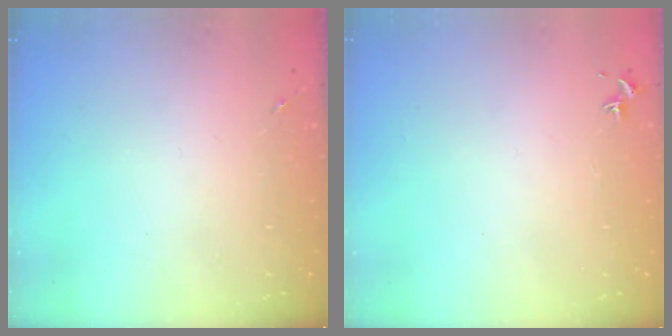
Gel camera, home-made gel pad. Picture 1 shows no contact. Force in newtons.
{"total": 0.7, "press": 0.6, "slide": 0.5}